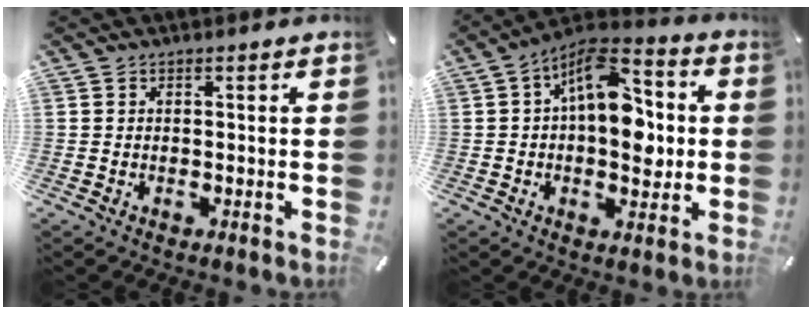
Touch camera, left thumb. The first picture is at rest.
{"total": 14.4, "force": [2.0, 8.5, 11.5], "torque": [-0.170, -0.016, 0.036]}